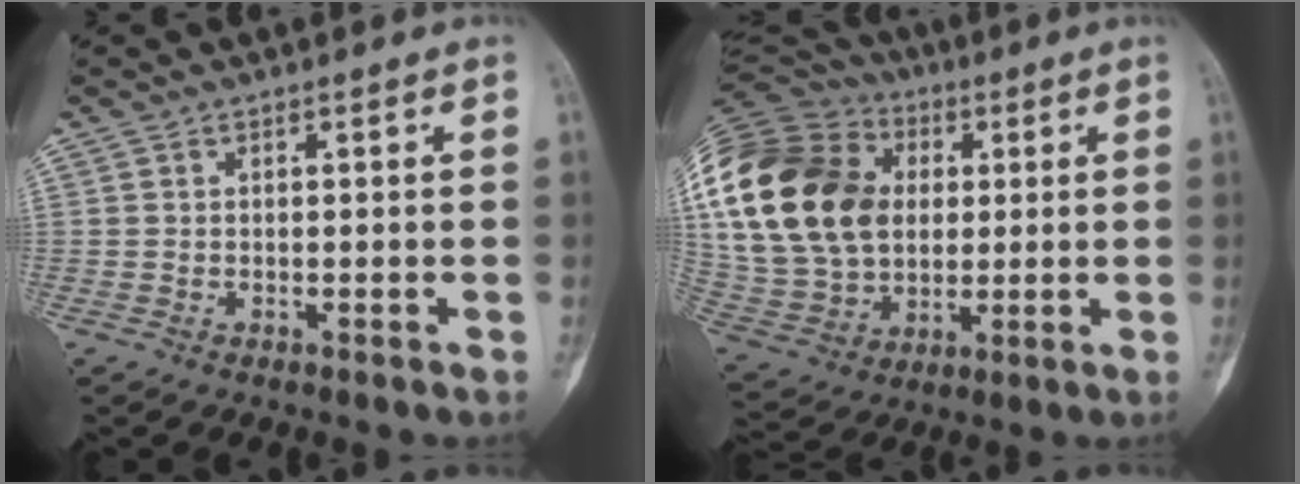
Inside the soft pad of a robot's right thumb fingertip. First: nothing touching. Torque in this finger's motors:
{"motor_torque": [-0.48, 2.06, 2.36, 0.42, 0.56]}